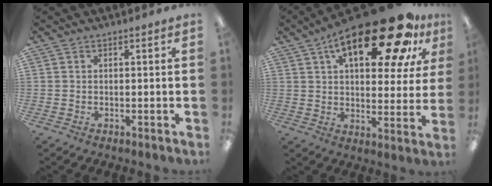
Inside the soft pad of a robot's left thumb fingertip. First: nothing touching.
{"total": 24.8, "force": [13.3, 9.9, 18.4], "torque": [-0.271, -0.062, 0.212]}